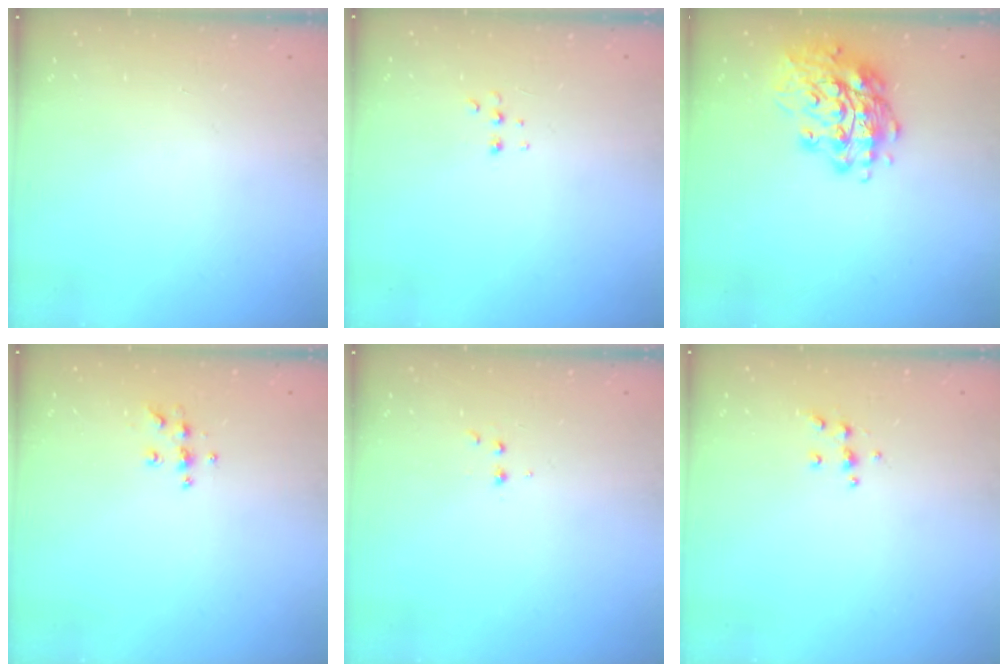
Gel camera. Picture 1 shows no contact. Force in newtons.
{"total": 3.4, "press": 3.3, "slide": 0.8}
{"total": 16.9, "press": 16.6, "slide": 3.1}
{"total": 6.9, "press": 6.9, "slide": 0.4}
{"total": 3.2, "press": 3.1, "slide": 1.0}
{"total": 4.5, "press": 4.5, "slide": 0.5}